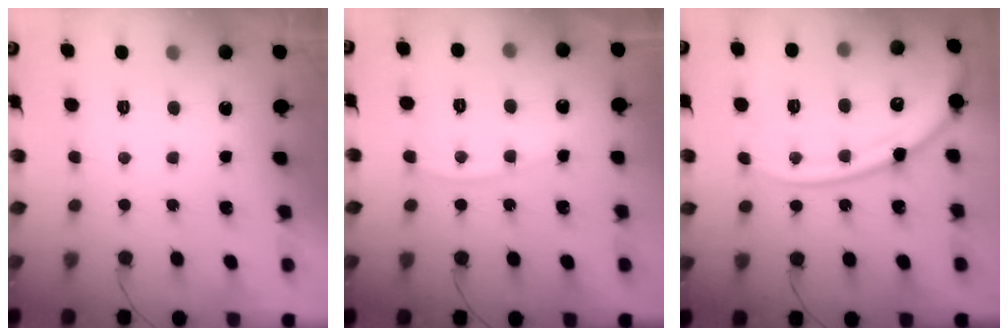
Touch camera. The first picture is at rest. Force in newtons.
{"total": 8.6, "press": 8.5, "slide": 1.0}
{"total": 17.2, "press": 17.1, "slide": 1.8}